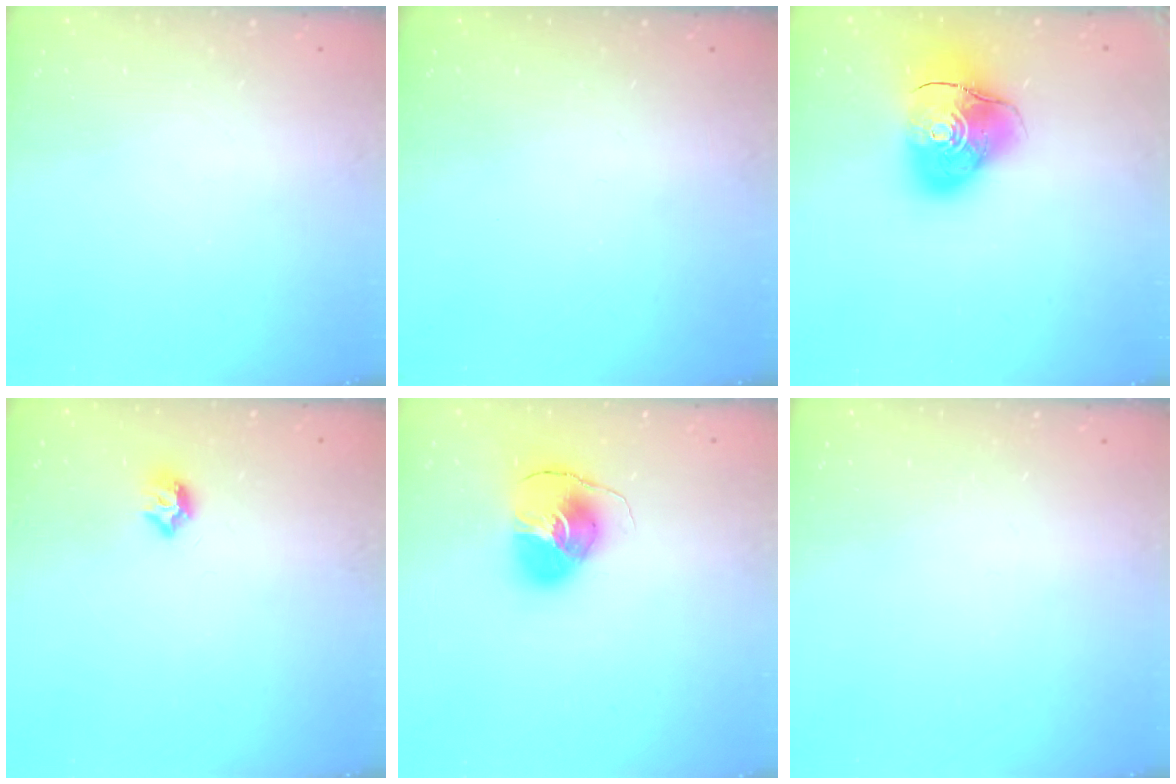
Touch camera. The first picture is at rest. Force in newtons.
{"total": 0.0}
{"total": 12.7, "press": 12.6, "slide": 2.0}
{"total": 7.5, "press": 7.4, "slide": 0.6}
{"total": 8.7, "press": 8.7, "slide": 1.1}
{"total": 0.0}